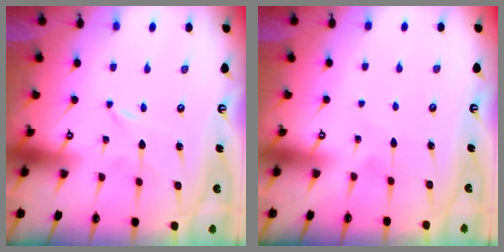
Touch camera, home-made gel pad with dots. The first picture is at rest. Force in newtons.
{"total": 5.3, "press": 5.2, "slide": 0.3}